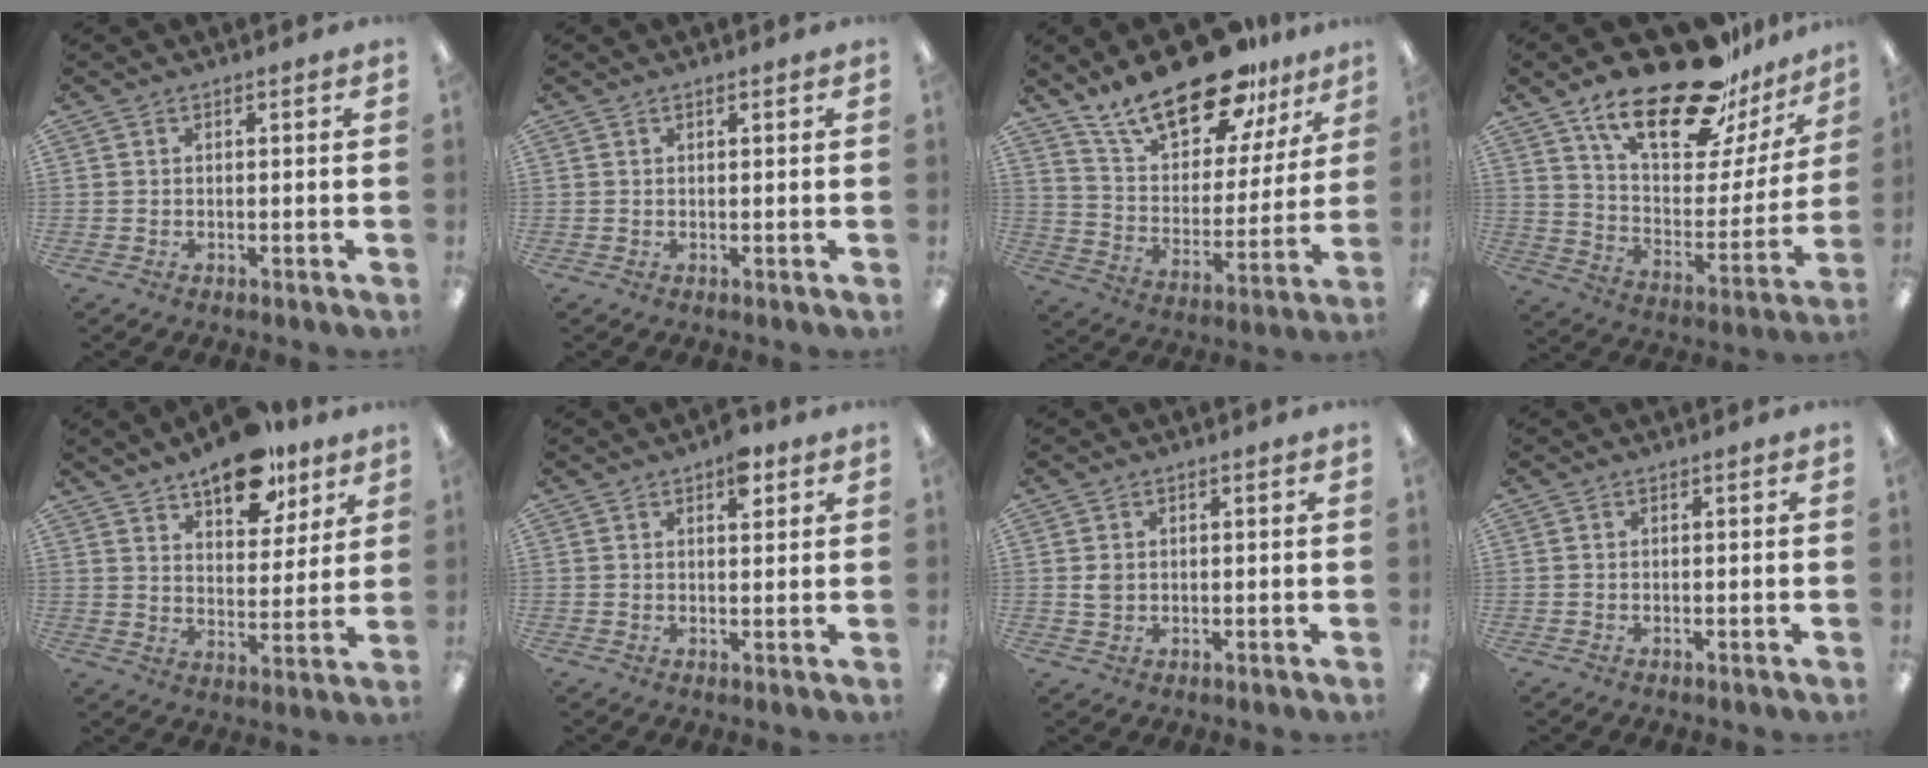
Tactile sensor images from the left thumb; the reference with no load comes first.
{"total": 0.6, "force": [0.5, 0.2, 0.3], "torque": [-0.008, 0.001, 0.009]}
{"total": 21.9, "force": [16.3, 9.2, 11.4], "torque": [-0.190, -0.102, 0.283]}
{"total": 24.2, "force": [17.7, 8.8, 14.0], "torque": [-0.222, -0.112, 0.301]}
{"total": 13.9, "force": [10.4, 6.2, 6.8], "torque": [-0.083, -0.060, 0.181]}
{"total": 5.2, "force": [2.8, 2.4, 3.6], "torque": [-0.036, -0.011, 0.041]}
{"total": 2.0, "force": [0.5, 1.7, 0.9], "torque": [-0.012, 0.002, 0.006]}
{"total": 0.0}